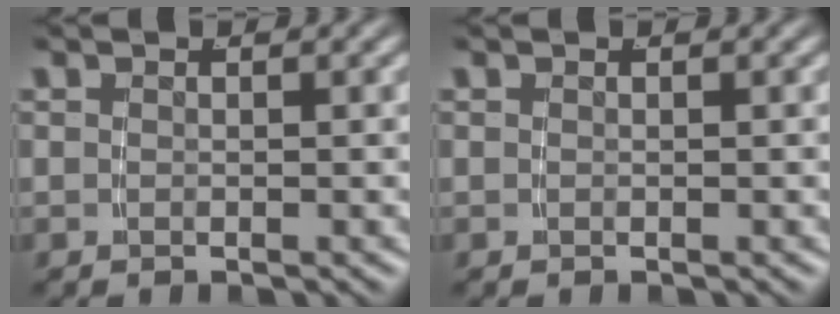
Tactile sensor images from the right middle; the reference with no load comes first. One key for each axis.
{"total": 0.0}